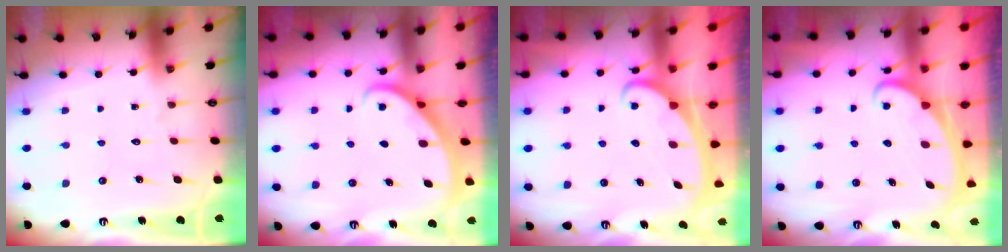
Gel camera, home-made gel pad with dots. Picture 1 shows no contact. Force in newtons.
{"total": 2.1, "press": 2.1, "slide": 0.1}
{"total": 2.3, "press": 2.2, "slide": 0.3}
{"total": 2.4, "press": 2.4, "slide": 0.3}